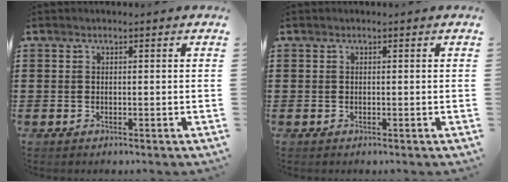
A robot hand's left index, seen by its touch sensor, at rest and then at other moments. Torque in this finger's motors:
{"motor_torque": [-0.03, 0.04, 0.00, 0.00]}